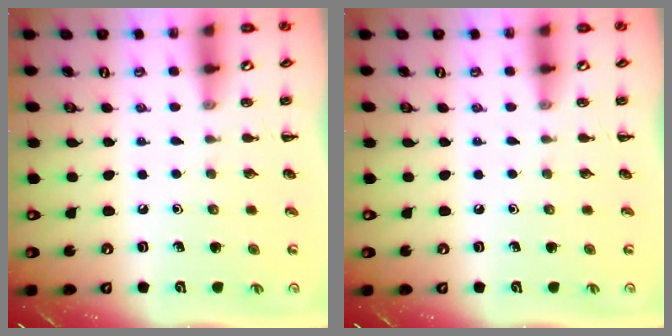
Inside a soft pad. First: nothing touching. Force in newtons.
{"total": 0.0}